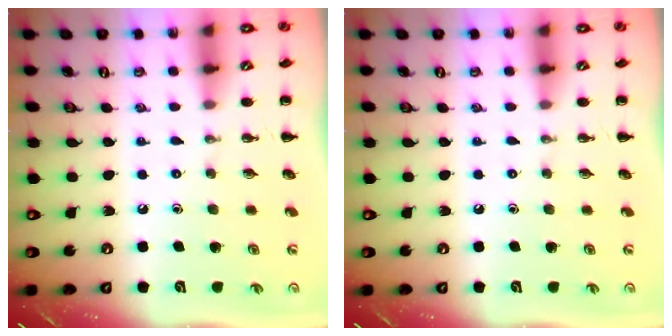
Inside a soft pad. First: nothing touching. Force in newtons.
{"total": 0.0}